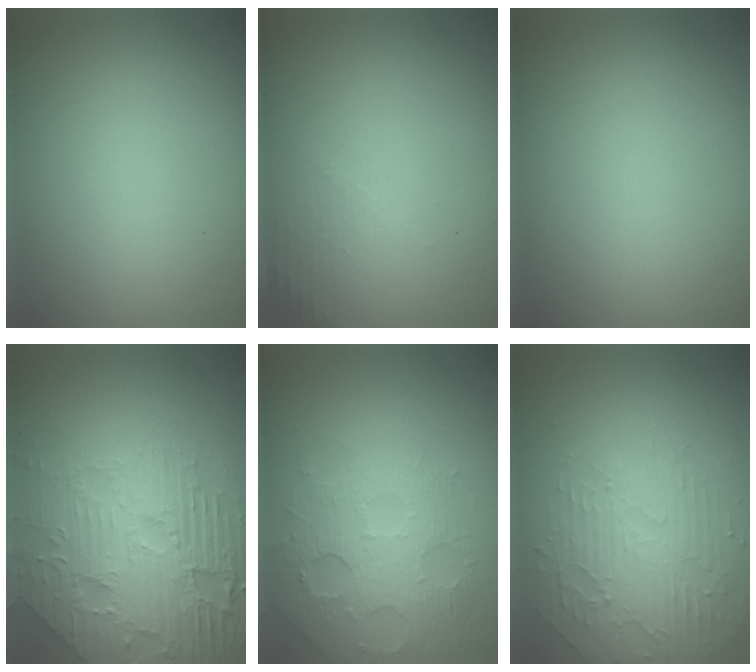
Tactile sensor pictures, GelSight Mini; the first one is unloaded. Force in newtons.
{"total": 1.3, "press": 1.2, "slide": 0.4}
{"total": 0.0}
{"total": 8.6, "press": 6.3, "slide": 5.9}
{"total": 4.3, "press": 3.8, "slide": 2.0}
{"total": 5.1, "press": 3.3, "slide": 3.9}